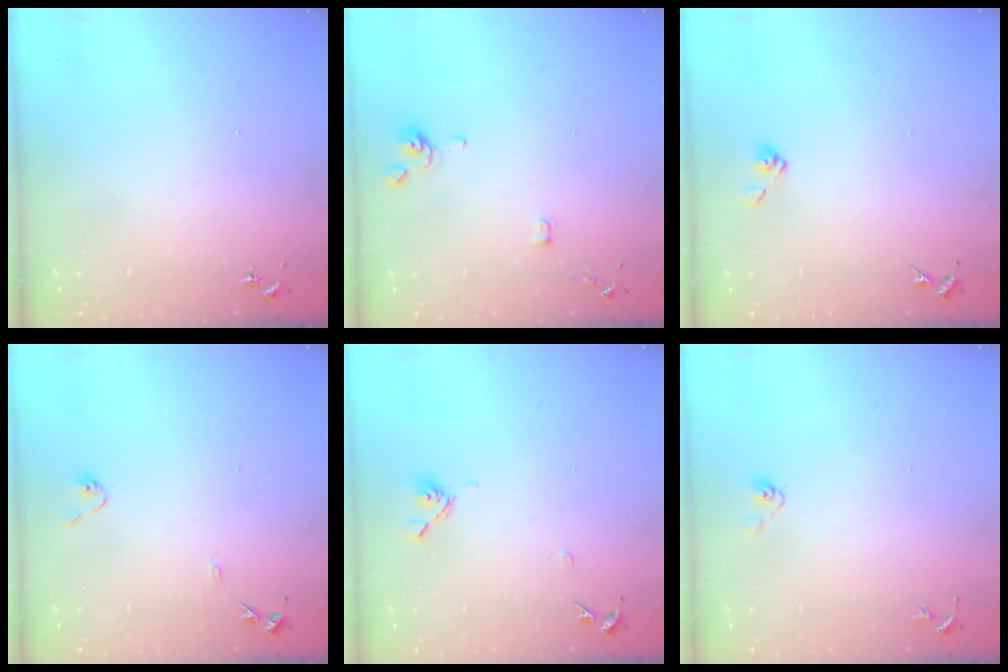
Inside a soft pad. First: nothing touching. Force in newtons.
{"total": 3.4, "press": 3.4, "slide": 0.7}
{"total": 5.4, "press": 5.0, "slide": 2.2}
{"total": 7.9, "press": 7.9, "slide": 0.8}
{"total": 7.5, "press": 7.3, "slide": 1.6}
{"total": 4.0, "press": 3.3, "slide": 2.2}